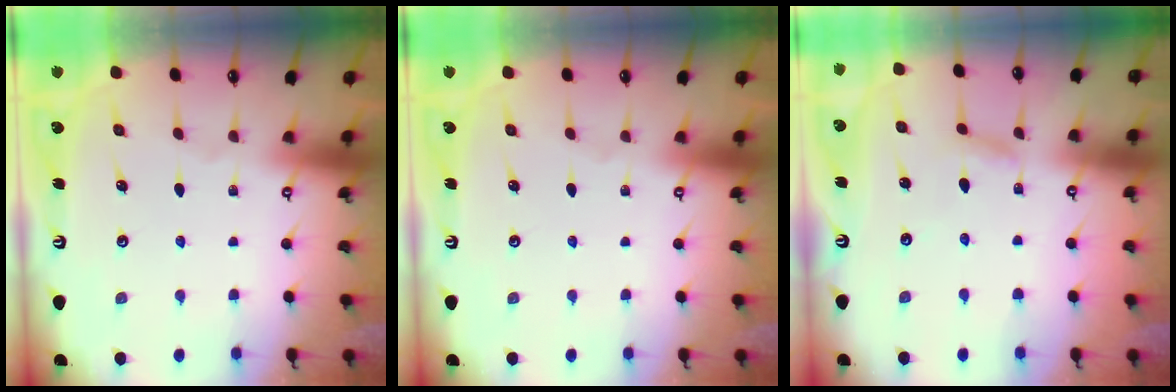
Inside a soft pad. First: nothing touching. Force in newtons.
{"total": 0.0}
{"total": 6.3, "press": 6.3, "slide": 0.4}